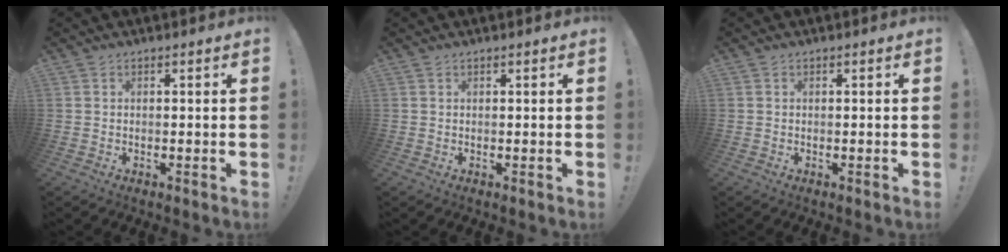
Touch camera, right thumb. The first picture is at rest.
{"total": 0.0}
{"total": 0.0}